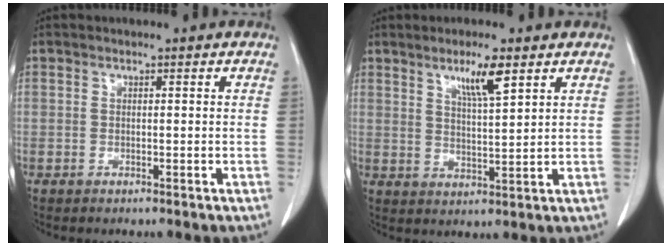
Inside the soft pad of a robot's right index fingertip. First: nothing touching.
{"total": 5.8, "force": [3.5, 0.4, 4.6], "torque": [-0.082, -0.005, 0.063]}